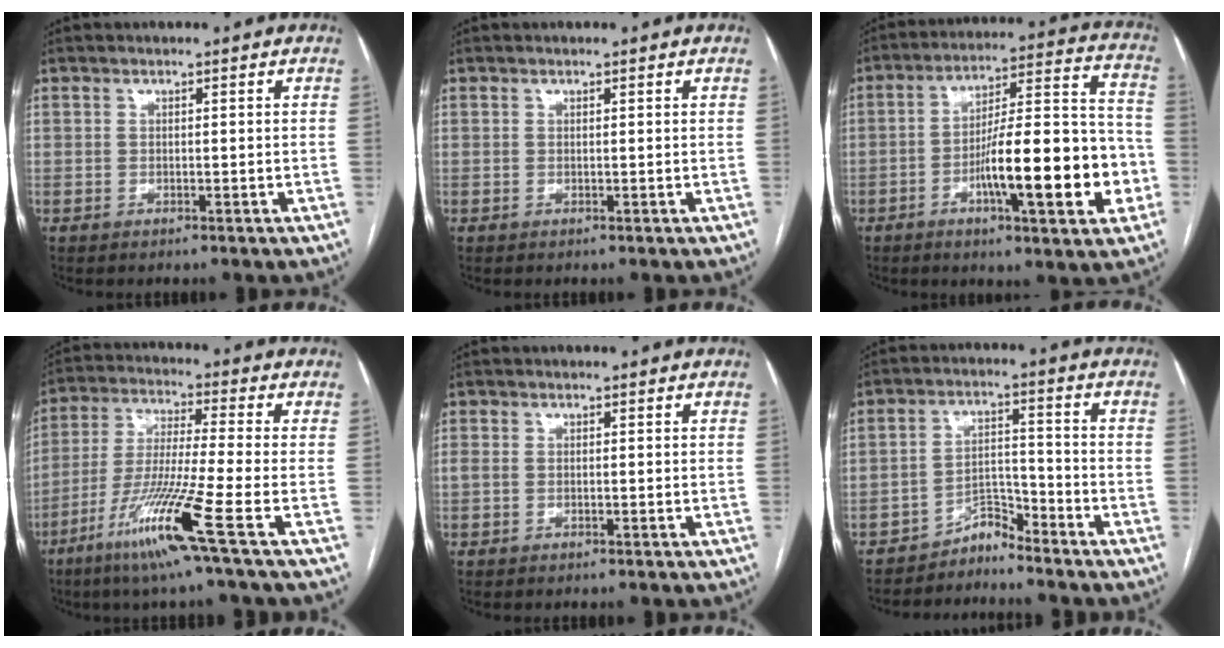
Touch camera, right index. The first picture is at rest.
{"total": 0.0}
{"total": 19.1, "force": [-5.6, 3.3, 18.0], "torque": [-0.260, 0.017, -0.080]}
{"total": 13.5, "force": [-6.8, -1.9, 11.5], "torque": [-0.231, -0.037, -0.133]}
{"total": 1.1, "force": [-0.2, 0.6, 0.9], "torque": [-0.028, 0.007, 0.000]}
{"total": 3.9, "force": [-3.8, 0.8, 0.1], "torque": [0.011, 0.008, -0.067]}